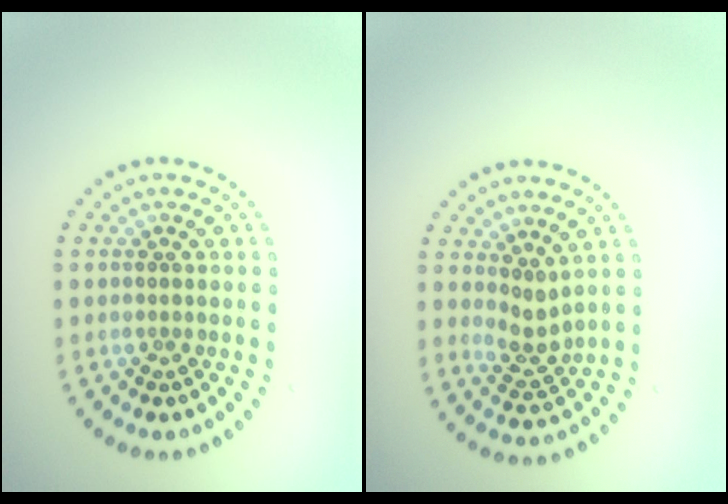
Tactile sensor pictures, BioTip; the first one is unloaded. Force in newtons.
{"total": 2.1, "press": 1.5, "slide": 1.4}